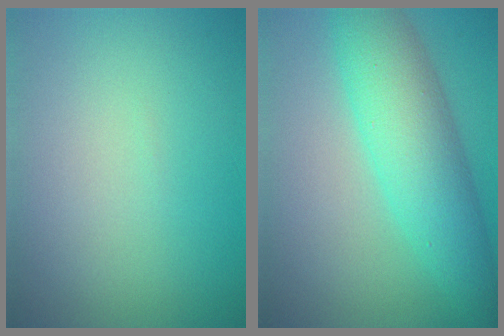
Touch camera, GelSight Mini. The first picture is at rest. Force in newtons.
{"total": 6.8, "press": 6.8, "slide": 0.1}